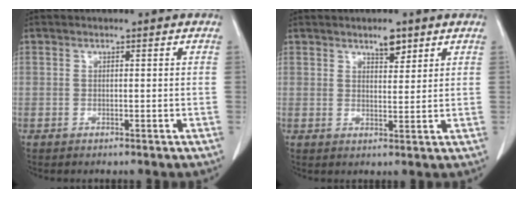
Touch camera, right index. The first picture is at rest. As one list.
[{"total": 3.1, "force": [2.3, 1.0, 1.8], "torque": [-0.030, -0.002, 0.037]}]